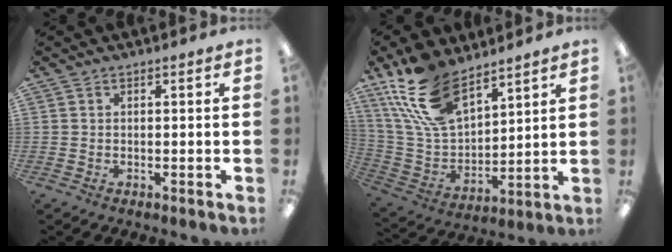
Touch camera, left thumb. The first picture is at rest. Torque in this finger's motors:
{"motor_torque": [0.20, 0.18, 1.40, -1.37, 0.47]}